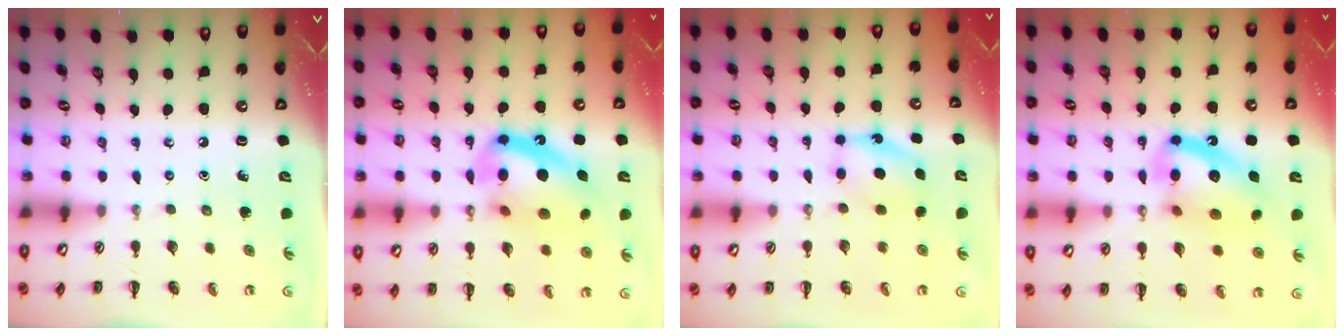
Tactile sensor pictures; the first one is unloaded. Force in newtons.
{"total": 17.7, "press": 17.3, "slide": 3.8}
{"total": 6.0, "press": 5.7, "slide": 1.7}
{"total": 15.4, "press": 15.2, "slide": 2.3}